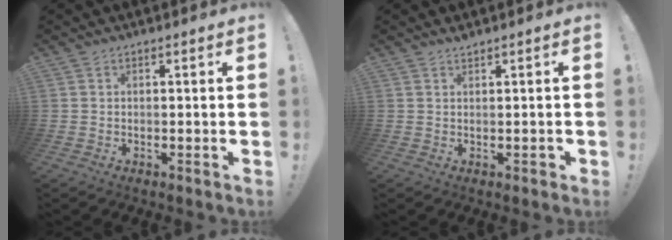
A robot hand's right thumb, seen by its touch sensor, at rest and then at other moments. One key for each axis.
{"total": 0.9, "fx": 0.7, "fy": 0.2, "fz": 0.5, "tx": -0.006, "ty": -0.003, "tz": 0.012}